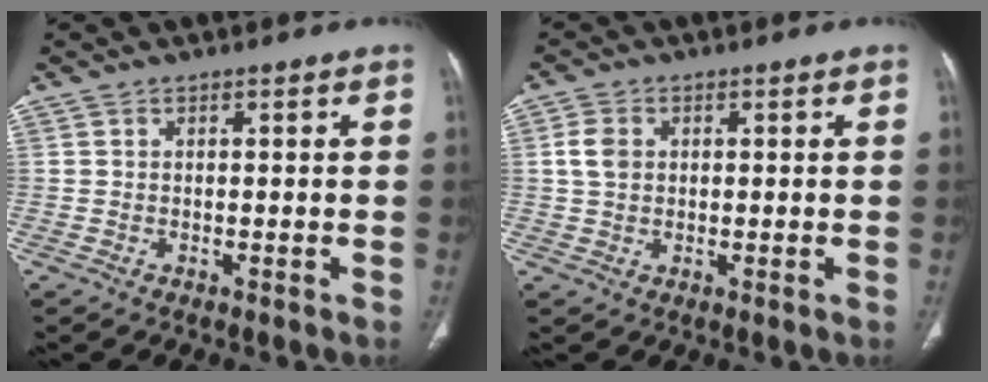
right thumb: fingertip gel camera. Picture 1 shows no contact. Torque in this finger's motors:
{"motor_torque": [-0.12, 0.02, 0.57, -0.48, 0.01]}